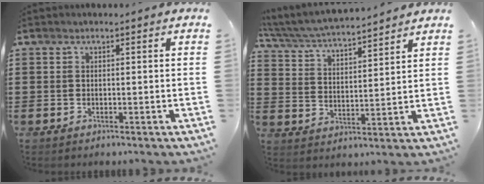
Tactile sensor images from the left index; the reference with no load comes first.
{"total": 5.0, "force": [4.8, 0.1, 1.4], "torque": [-0.050, -0.031, 0.079]}